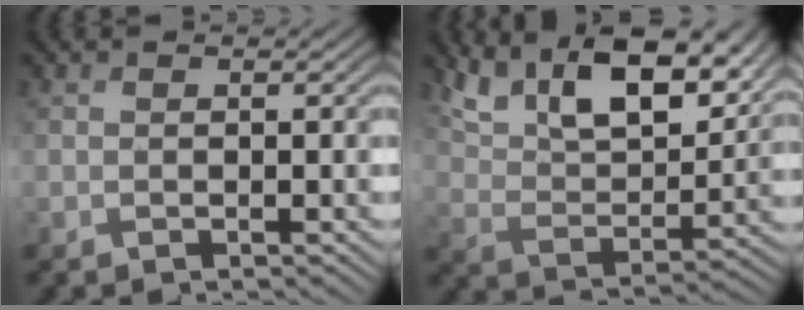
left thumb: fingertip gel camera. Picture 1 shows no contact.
{"total": 13.7, "force": [9.7, 5.2, 8.1], "torque": [-0.177, -0.001, 0.167]}